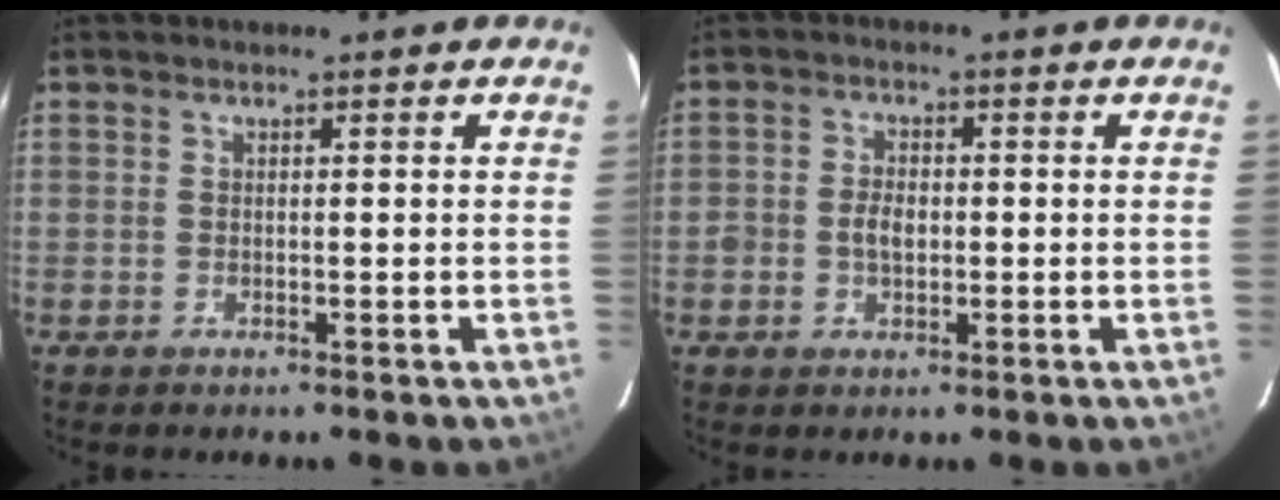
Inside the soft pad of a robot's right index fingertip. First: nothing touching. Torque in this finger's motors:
{"motor_torque": [0.07, 0.11, 0.05, 0.02]}